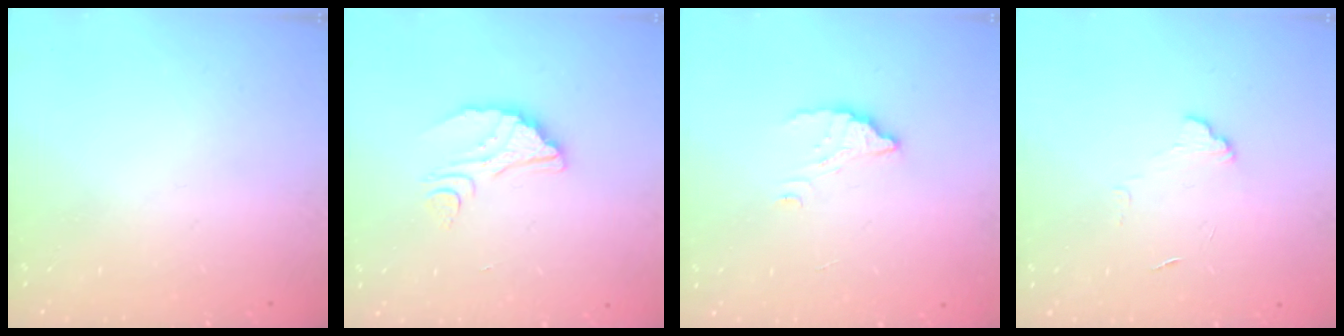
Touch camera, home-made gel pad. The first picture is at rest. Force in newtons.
{"total": 6.5, "press": 6.4, "slide": 0.6}
{"total": 3.0, "press": 3.0, "slide": 0.1}
{"total": 5.7, "press": 5.7, "slide": 0.5}